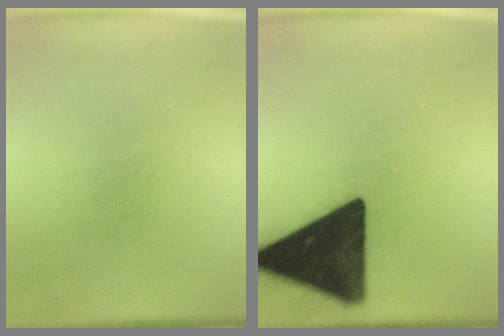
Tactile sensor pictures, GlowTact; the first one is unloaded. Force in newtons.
{"total": 18.0}